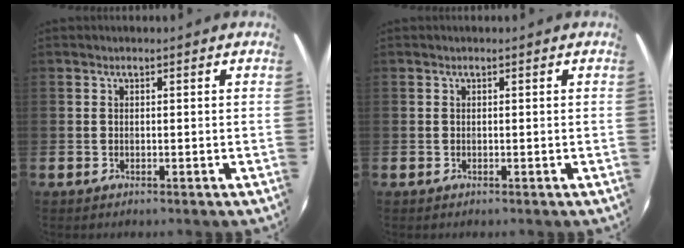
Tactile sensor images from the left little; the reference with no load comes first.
{"total": 0.0}